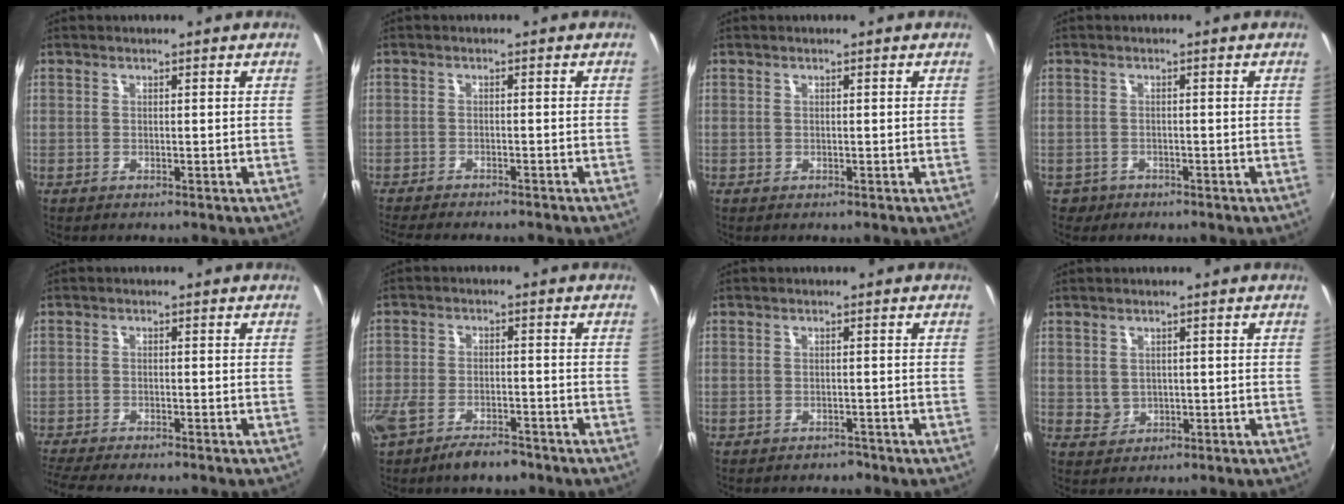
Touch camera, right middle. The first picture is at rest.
{"total": 8.7, "force": [-7.7, 1.3, 3.7], "torque": [-0.086, -0.022, -0.121]}
{"total": 0.0}
{"total": 2.8, "force": [-1.6, 2.2, 0.6], "torque": [-0.020, -0.004, -0.023]}
{"total": 7.1, "force": [-6.3, 0.6, 3.1], "torque": [-0.082, -0.028, -0.106]}
{"total": 10.3, "force": [-7.4, 4.4, 5.7], "torque": [-0.144, -0.028, -0.132]}
{"total": 2.1, "force": [-1.7, 1.2, 0.3], "torque": [-0.010, -0.005, -0.024]}
{"total": 2.6, "force": [0.5, 2.5, 0.8], "torque": [-0.009, 0.003, 0.012]}